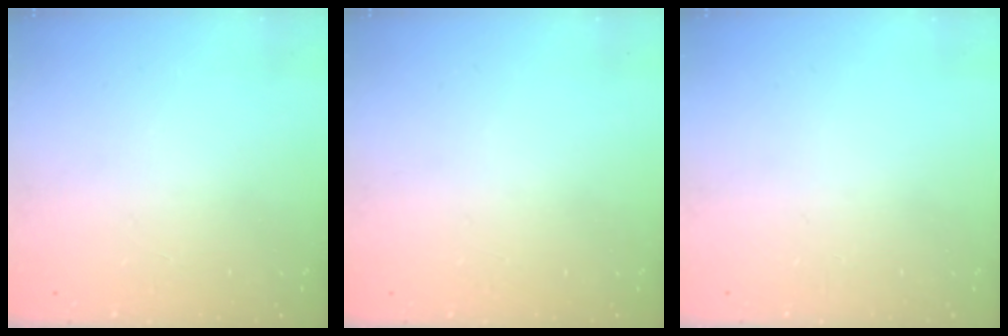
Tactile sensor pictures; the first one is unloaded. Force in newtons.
{"total": 0.0}
{"total": 0.0}